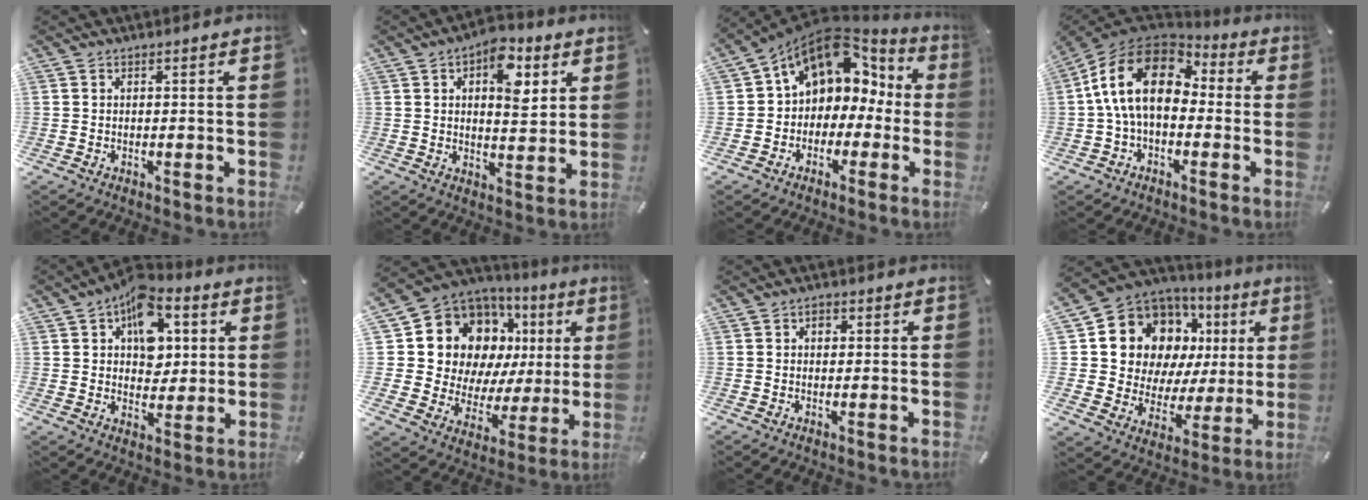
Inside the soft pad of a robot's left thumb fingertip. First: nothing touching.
{"total": 10.3, "force": [4.2, 5.9, 7.4], "torque": [-0.081, -0.018, 0.064]}
{"total": 10.4, "force": [4.6, 8.0, 4.8], "torque": [-0.081, -0.032, 0.083]}
{"total": 16.9, "force": [1.1, 10.9, 12.9], "torque": [-0.263, 0.021, 0.012]}
{"total": 12.3, "force": [4.9, 8.8, 7.2], "torque": [-0.102, -0.020, 0.088]}
{"total": 17.4, "force": [8.3, 13.2, 7.7], "torque": [-0.127, -0.066, 0.170]}
{"total": 1.6, "force": [0.3, 1.3, 0.8], "torque": [-0.010, 0.005, 0.002]}
{"total": 15.0, "force": [7.2, 11.6, 6.0], "torque": [-0.104, -0.058, 0.144]}